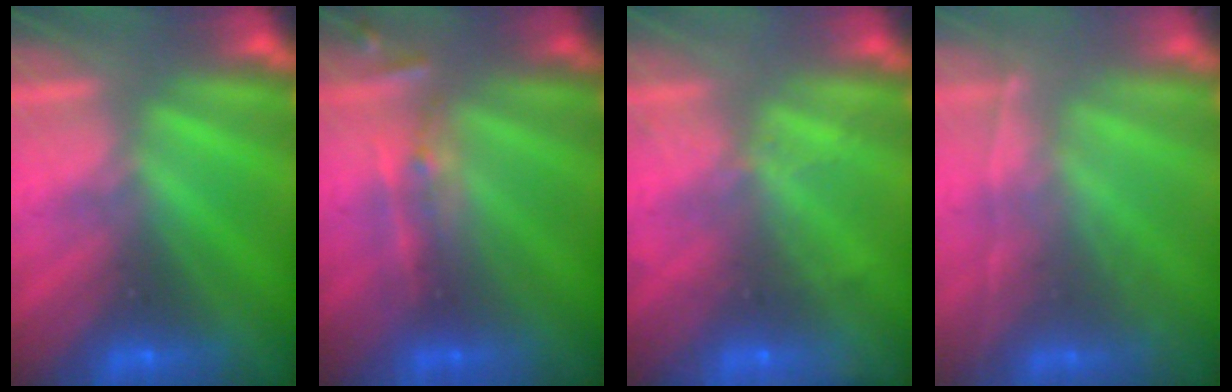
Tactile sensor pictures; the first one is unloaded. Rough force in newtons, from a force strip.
{"total": 2.5}
{"total": 2.2}
{"total": 1.8}